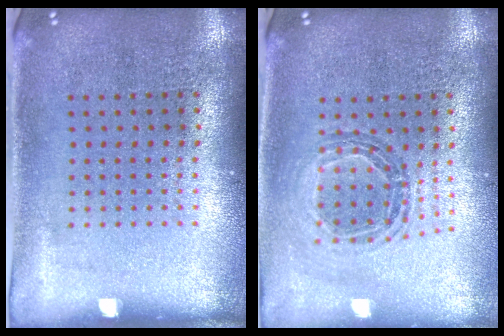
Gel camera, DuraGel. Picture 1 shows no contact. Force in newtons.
{"total": 0.8, "press": 0.8, "slide": 0.1}